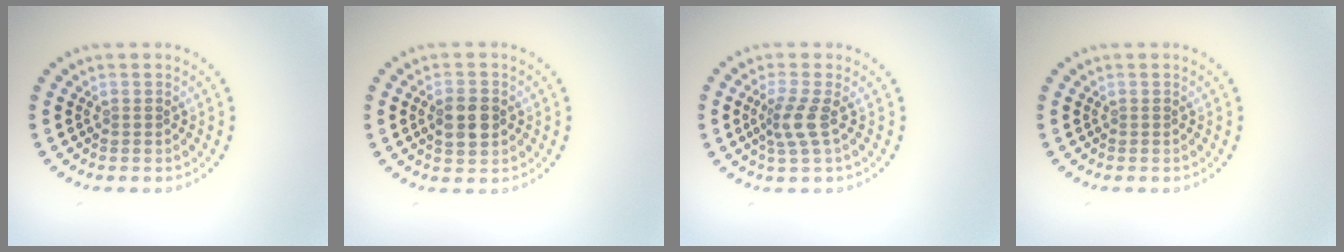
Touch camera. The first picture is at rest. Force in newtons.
{"total": 3.2, "press": 3.2, "slide": 0.2}
{"total": 2.5, "press": 1.9, "slide": 1.7}
{"total": 0.0}